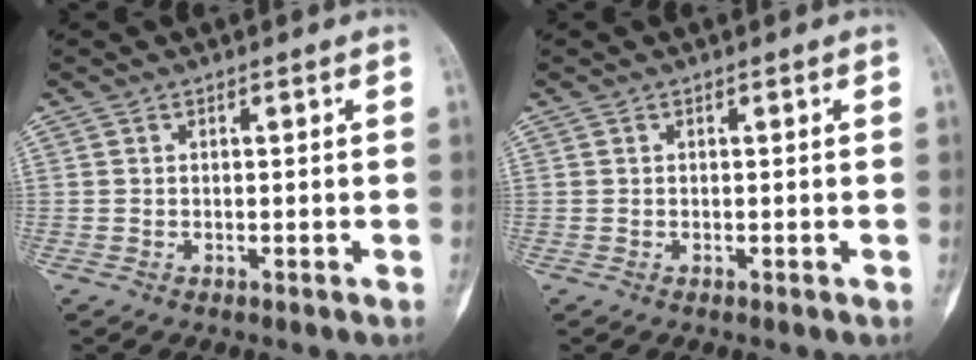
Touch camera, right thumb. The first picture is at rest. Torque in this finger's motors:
{"motor_torque": [0.00, 0.00, 0.03, -0.03, 0.00]}